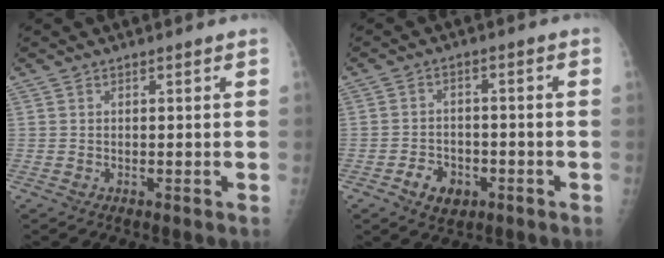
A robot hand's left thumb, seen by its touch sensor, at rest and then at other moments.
{"total": 5.8, "force": [-2.9, 4.2, 2.9], "torque": [-0.033, 0.022, -0.043]}